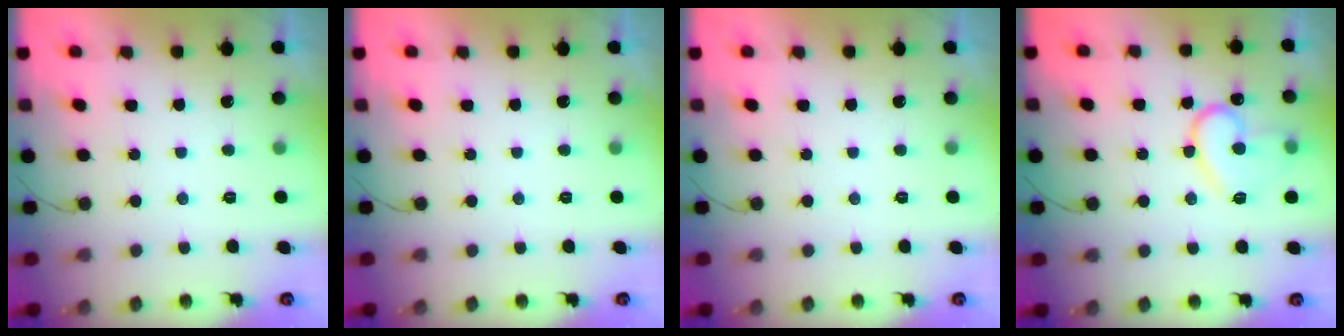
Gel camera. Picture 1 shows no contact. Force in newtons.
{"total": 0.0}
{"total": 0.0}
{"total": 13.3, "press": 13.3, "slide": 1.1}